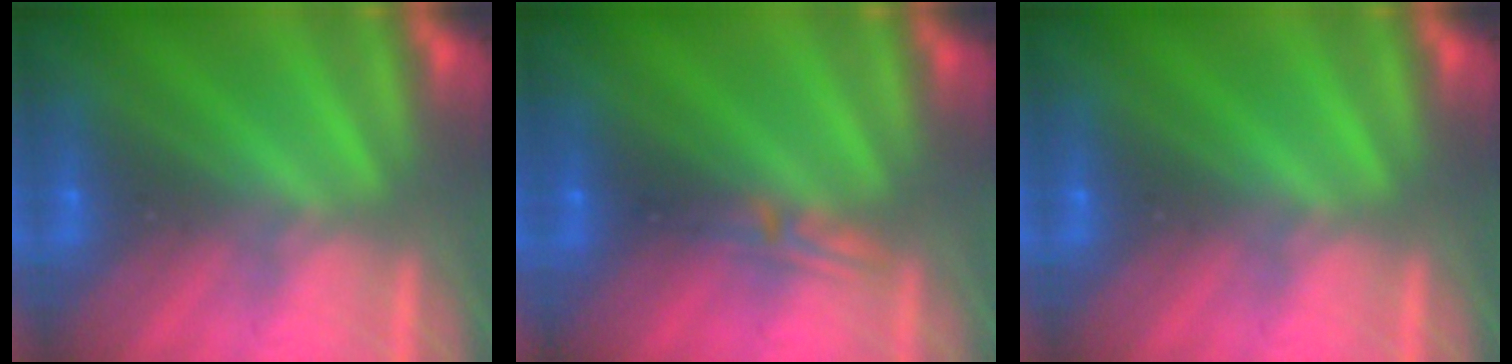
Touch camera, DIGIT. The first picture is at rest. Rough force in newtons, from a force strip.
{"total": 2.3}
{"total": 0.0}